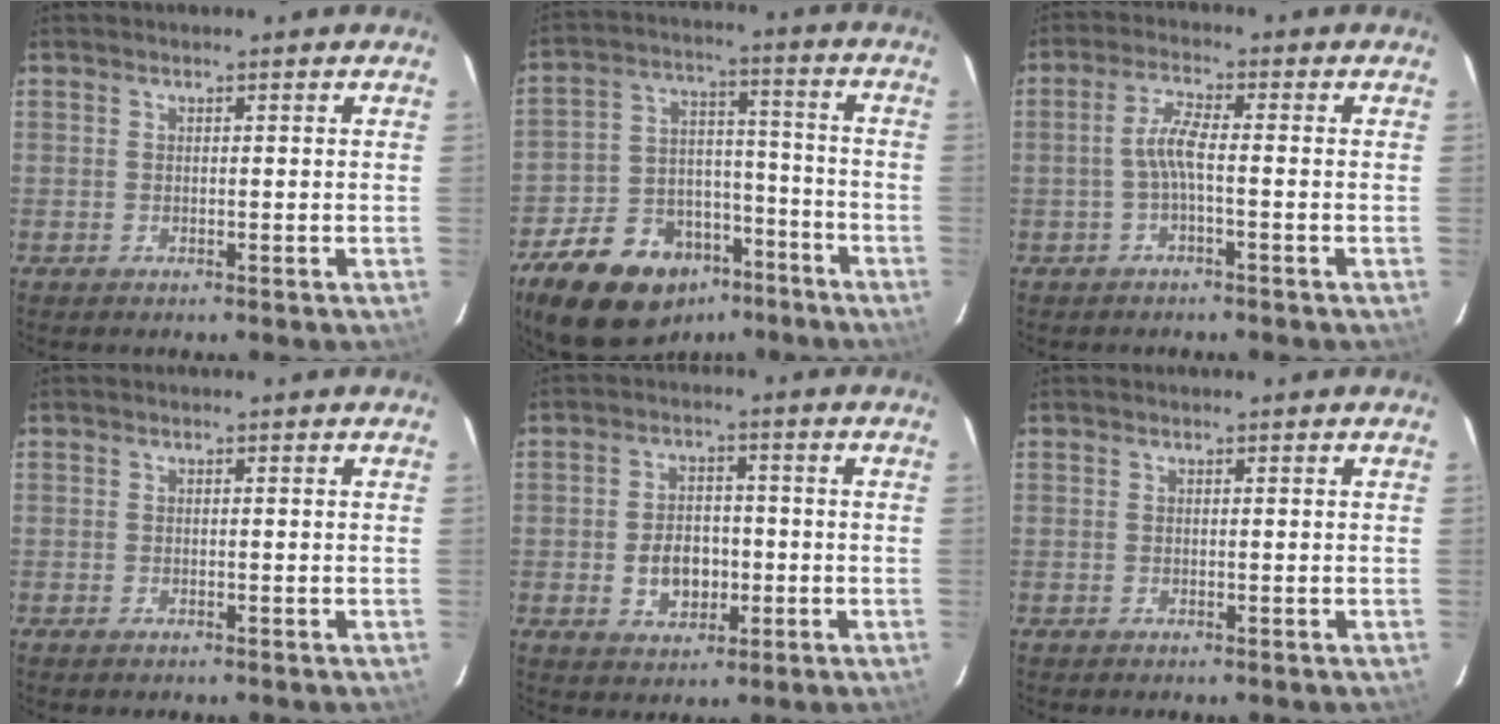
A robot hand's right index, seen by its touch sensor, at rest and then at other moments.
{"total": 19.7, "force": [-13.0, 11.8, 9.1], "torque": [-0.203, 0.036, -0.190]}
{"total": 3.6, "force": [-1.1, 0.3, 3.4], "torque": [-0.075, 0.008, -0.022]}
{"total": 0.7, "force": [-0.5, 0.4, 0.3], "torque": [-0.006, -0.002, -0.010]}
{"total": 6.9, "force": [-1.5, 5.1, 4.4], "torque": [-0.085, 0.009, -0.015]}
{"total": 0.0}